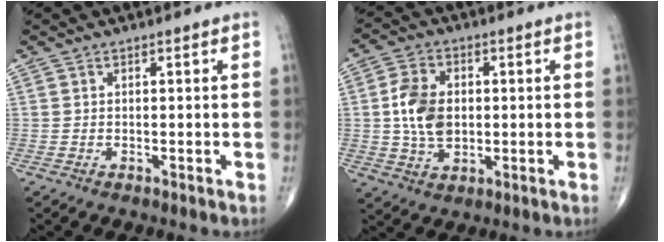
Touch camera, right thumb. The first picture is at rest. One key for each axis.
{"total": 9.2, "fx": 0.4, "fy": 6.3, "fz": 6.7, "tx": -0.113, "ty": 0.003, "tz": 0.008}